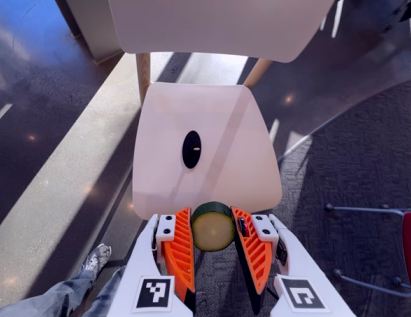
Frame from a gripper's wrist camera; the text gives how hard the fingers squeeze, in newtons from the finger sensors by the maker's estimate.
{"total": 11.3, "left": 11.6, "right": 11.1}